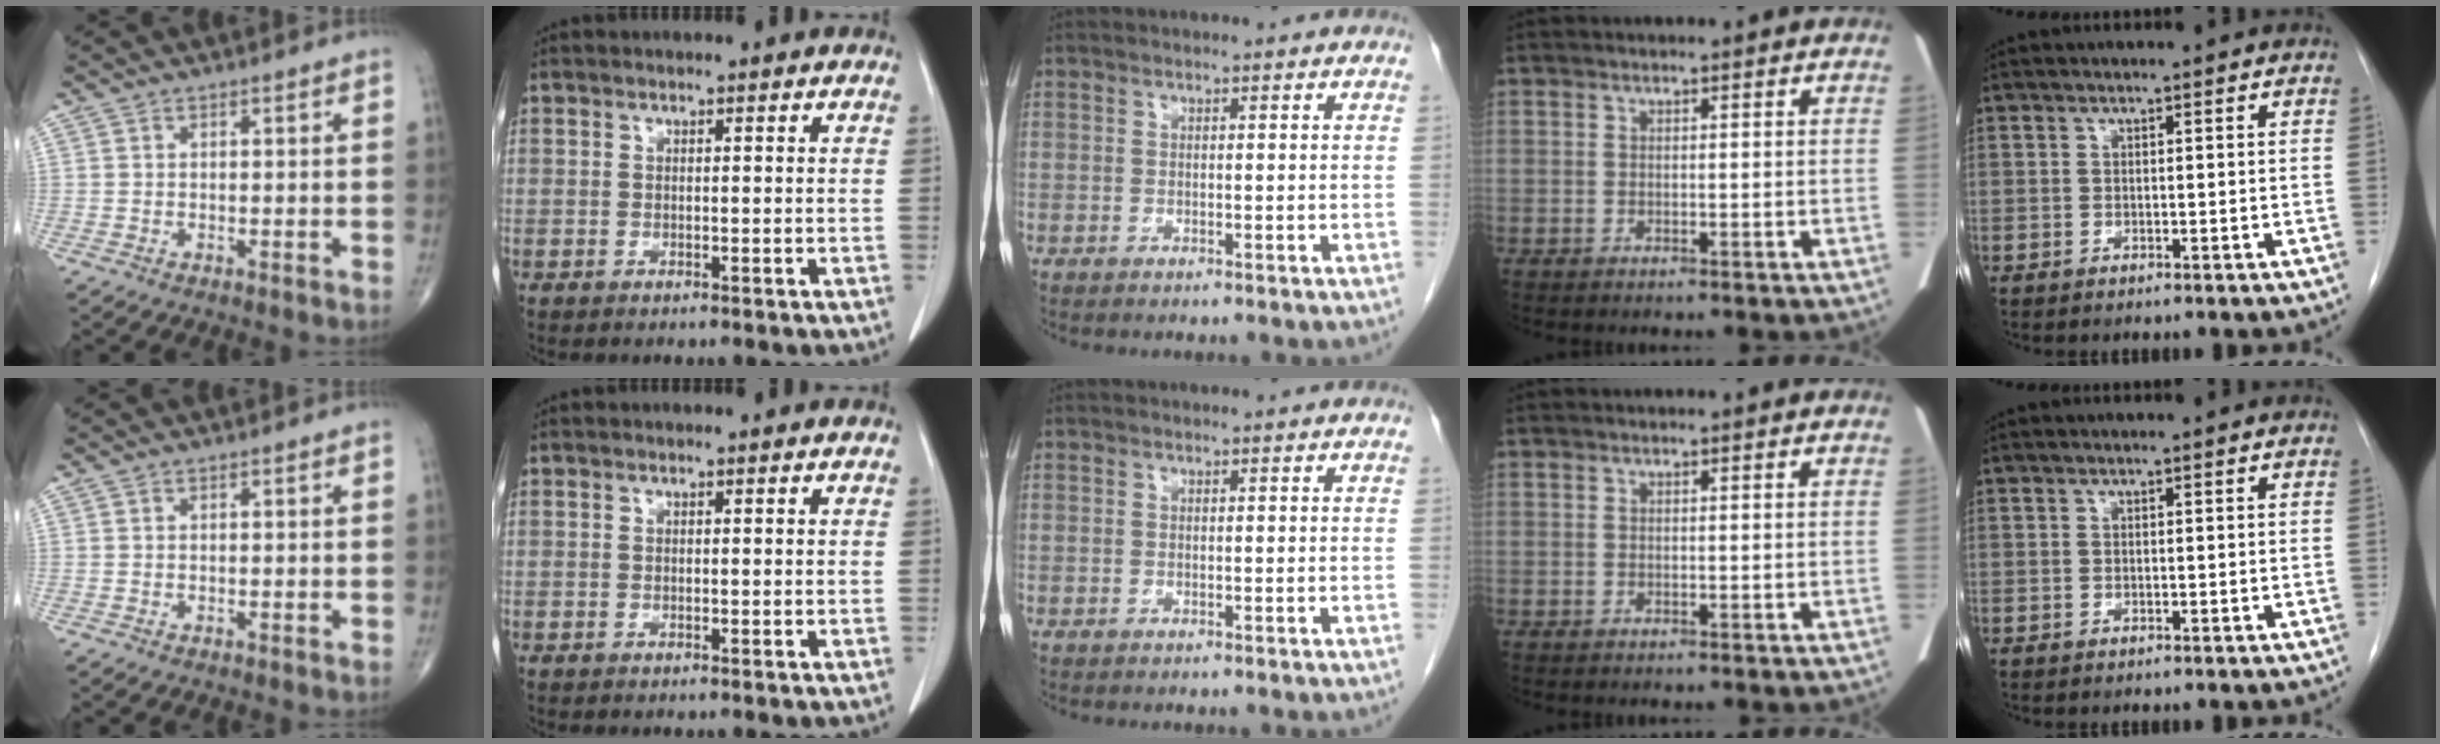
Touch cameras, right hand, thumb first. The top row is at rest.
{}